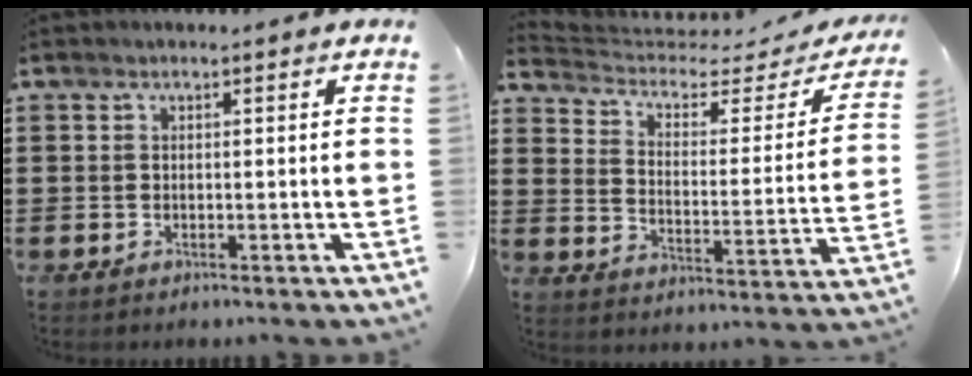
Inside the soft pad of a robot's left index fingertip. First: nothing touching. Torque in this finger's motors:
{"motor_torque": [-0.38, 0.91, -1.05, -0.12]}